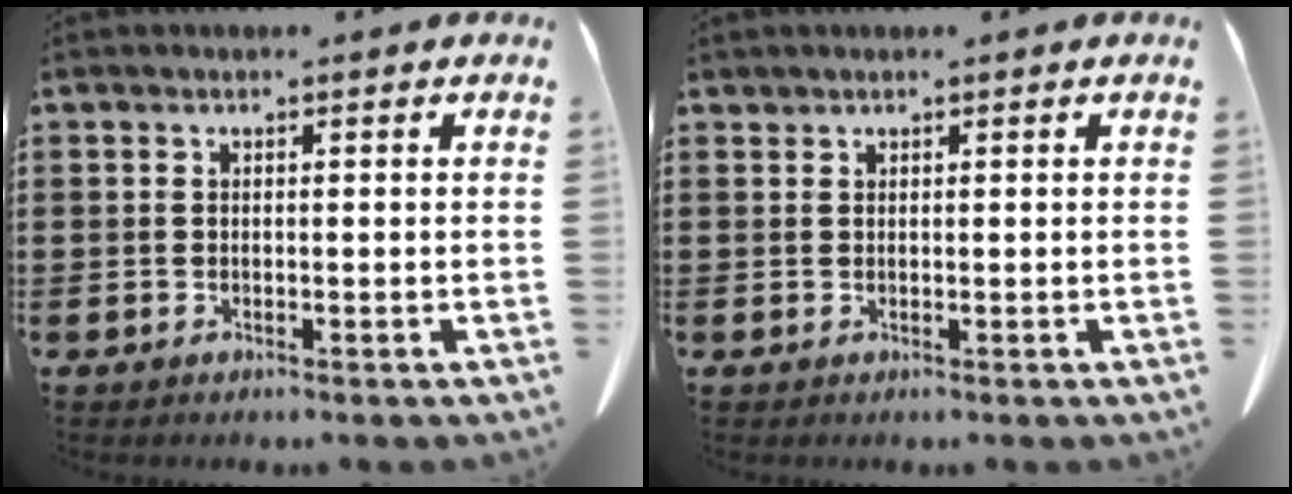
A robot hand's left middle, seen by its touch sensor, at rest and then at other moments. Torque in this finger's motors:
{"motor_torque": [0.01, 0.12, -0.04, -0.02]}